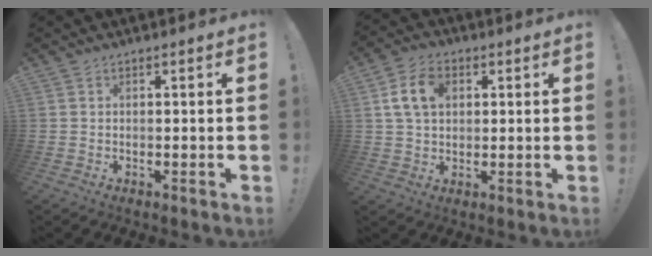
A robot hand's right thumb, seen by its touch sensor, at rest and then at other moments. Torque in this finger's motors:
{"motor_torque": [1.24, 1.20, 0.46, 0.12, 0.01]}